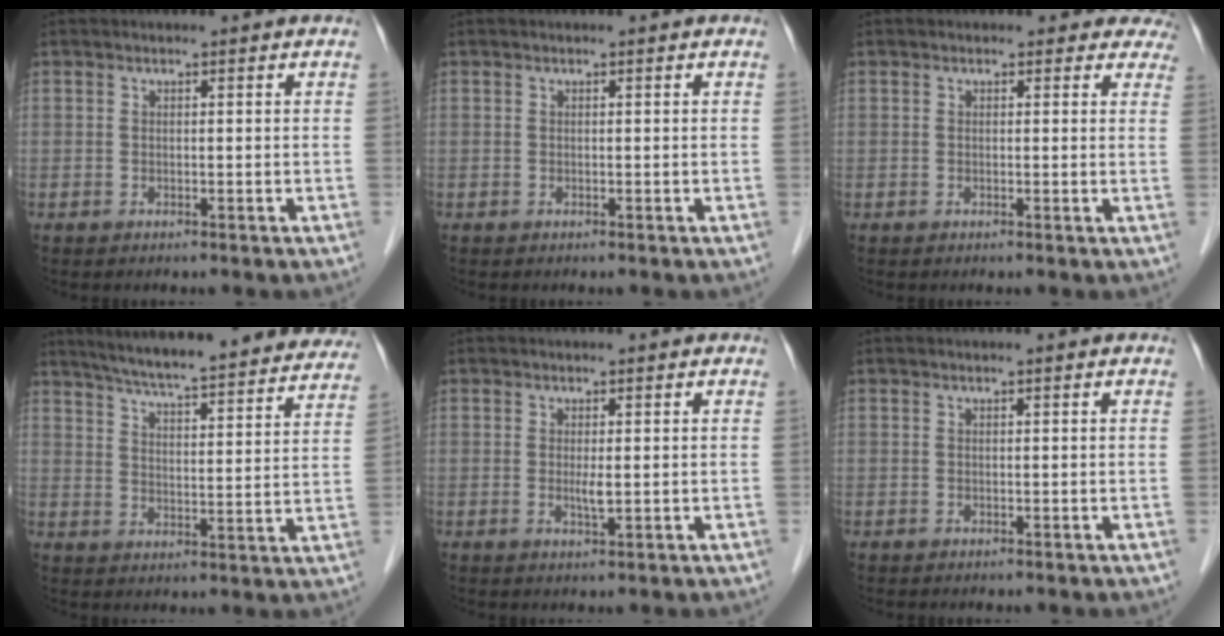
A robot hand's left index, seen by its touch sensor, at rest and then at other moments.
{"total": 0.0}
{"total": 4.2, "force": [3.5, 2.2, 0.0], "torque": [0.030, -0.013, 0.008]}
{"total": 28.0, "force": [25.2, 3.2, 11.8], "torque": [-0.179, -0.035, 0.314]}
{"total": 1.8, "force": [-0.1, 0.2, 1.8], "torque": [-0.037, -0.009, -0.001]}
{"total": 0.0}